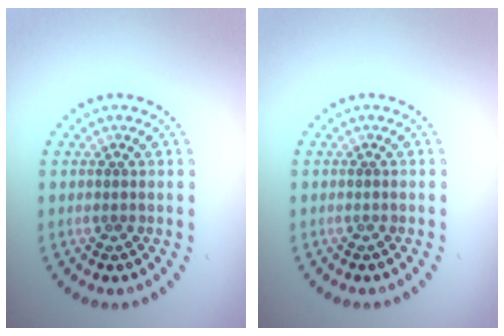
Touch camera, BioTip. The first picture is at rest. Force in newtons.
{"total": 0.0}